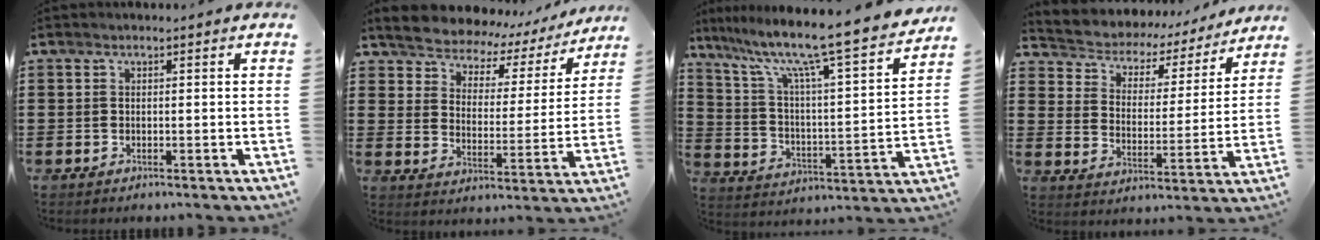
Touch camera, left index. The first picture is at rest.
{"total": 4.4, "force": [4.3, 1.0, 0.2], "torque": [-0.033, -0.039, 0.069]}
{"total": 11.7, "force": [9.7, -0.2, 6.4], "torque": [-0.153, -0.078, 0.153]}
{"total": 3.8, "force": [3.4, 1.7, 0.3], "torque": [-0.033, -0.028, 0.049]}